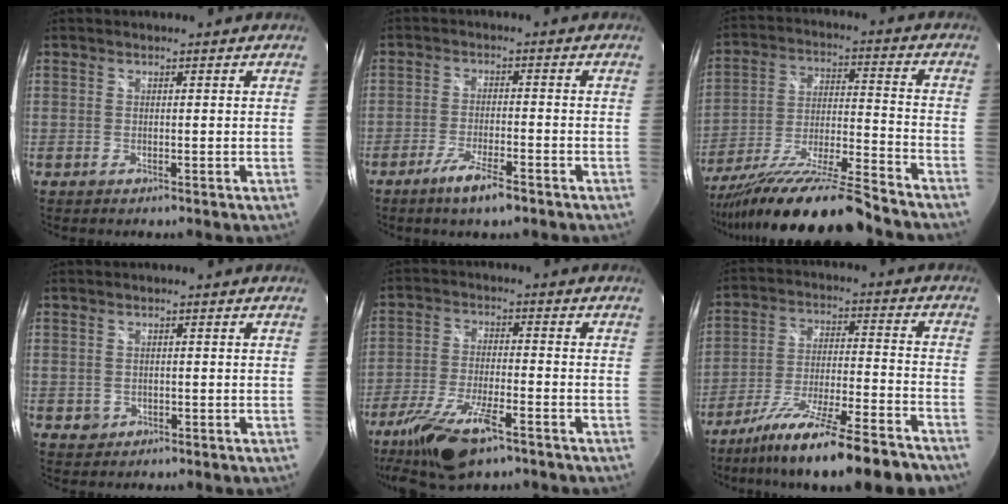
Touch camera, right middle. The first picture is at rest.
{"total": 6.4, "force": [-4.4, 1.1, 4.5], "torque": [-0.102, -0.011, -0.080]}
{"total": 20.4, "force": [-17.2, 0.3, 11.1], "torque": [-0.213, -0.049, -0.286]}
{"total": 1.8, "force": [-0.4, 1.7, 0.4], "torque": [-0.007, -0.002, -0.002]}
{"total": 13.2, "force": [-8.8, 3.9, 9.0], "torque": [-0.198, -0.029, -0.165]}
{"total": 19.3, "force": [-15.5, 1.4, 11.5], "torque": [-0.208, -0.045, -0.246]}